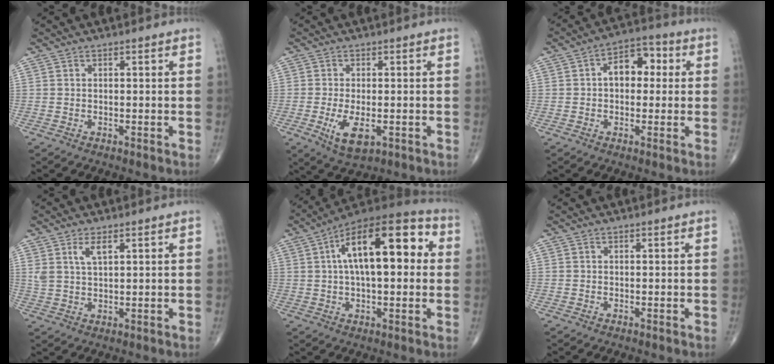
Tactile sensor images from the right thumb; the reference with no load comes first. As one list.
[{"total": 6.6, "force": [-1.9, 3.1, 5.6], "torque": [-0.100, -0.012, -0.026]}, {"total": 8.2, "force": [1.0, 5.4, 6.1], "torque": [-0.059, 0.027, 0.006]}, {"total": 3.8, "force": [2.0, 1.4, 2.9], "torque": [-0.057, -0.007, 0.045]}, {"total": 20.1, "force": [3.9, 8.8, 17.6], "torque": [-0.259, 0.028, 0.050]}, {"total": 0.0}]